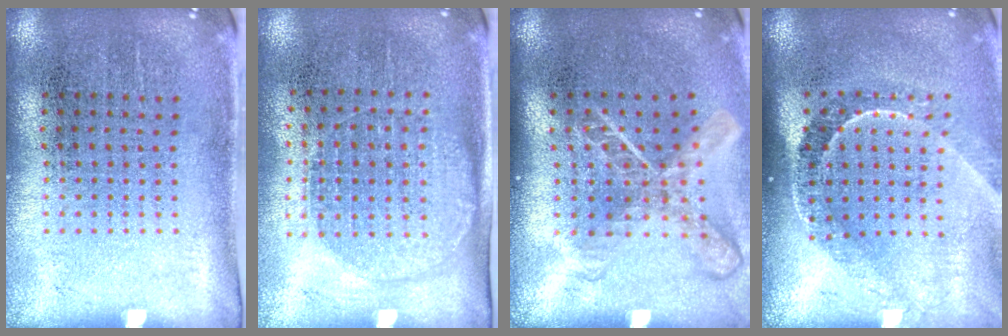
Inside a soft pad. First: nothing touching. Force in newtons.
{"total": 1.3, "press": 1.2, "slide": 0.5}
{"total": 1.8, "press": 1.4, "slide": 1.2}
{"total": 2.2, "press": 1.5, "slide": 1.6}